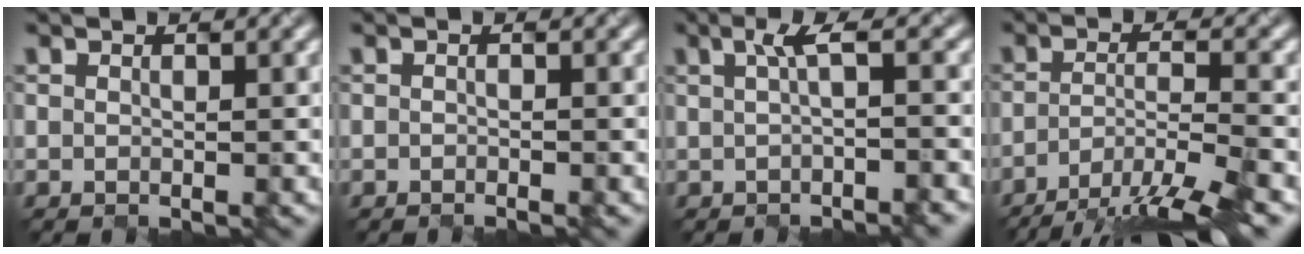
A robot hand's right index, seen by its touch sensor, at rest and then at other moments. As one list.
[{"total": 0.8, "force": [-0.3, 0.3, 0.6], "torque": [-0.003, -0.002, -0.014]}, {"total": 3.4, "force": [-0.2, 0.7, 3.4], "torque": [-0.045, 0.008, 0.002]}, {"total": 8.4, "force": [-5.9, 1.6, 5.8], "torque": [-0.090, -0.005, -0.096]}]